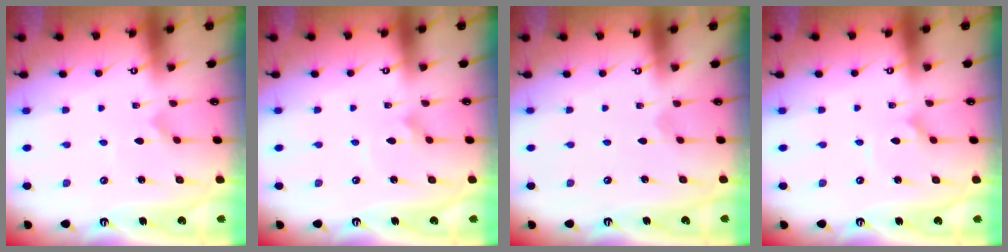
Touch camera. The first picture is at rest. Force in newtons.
{"total": 1.3, "press": 1.3, "slide": 0.0}
{"total": 0.0}
{"total": 1.9, "press": 1.9, "slide": 0.2}